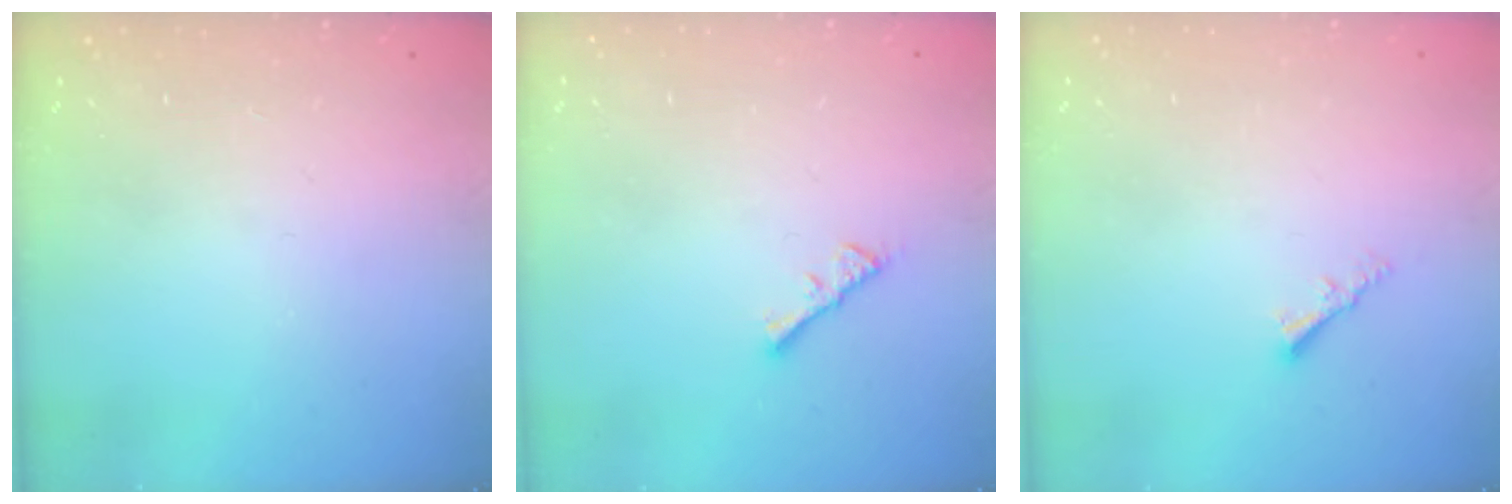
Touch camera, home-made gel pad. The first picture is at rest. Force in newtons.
{"total": 2.3, "press": 2.2, "slide": 0.4}
{"total": 2.2, "press": 2.2, "slide": 0.4}